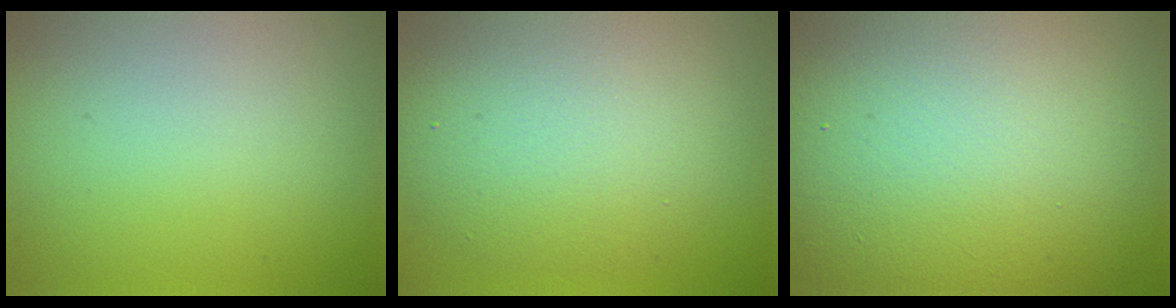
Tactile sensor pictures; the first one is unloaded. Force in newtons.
{"total": 7.2, "press": 7.2, "slide": 0.5}
{"total": 20.1, "press": 20.0, "slide": 1.2}